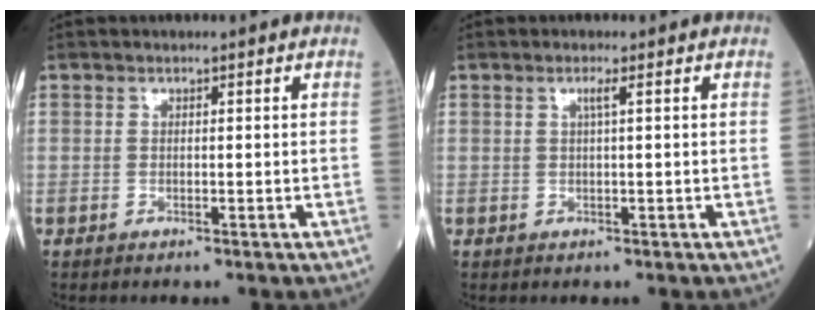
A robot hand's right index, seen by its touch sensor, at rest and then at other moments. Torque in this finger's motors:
{"motor_torque": [0.10, 0.03, 0.08, 0.03]}